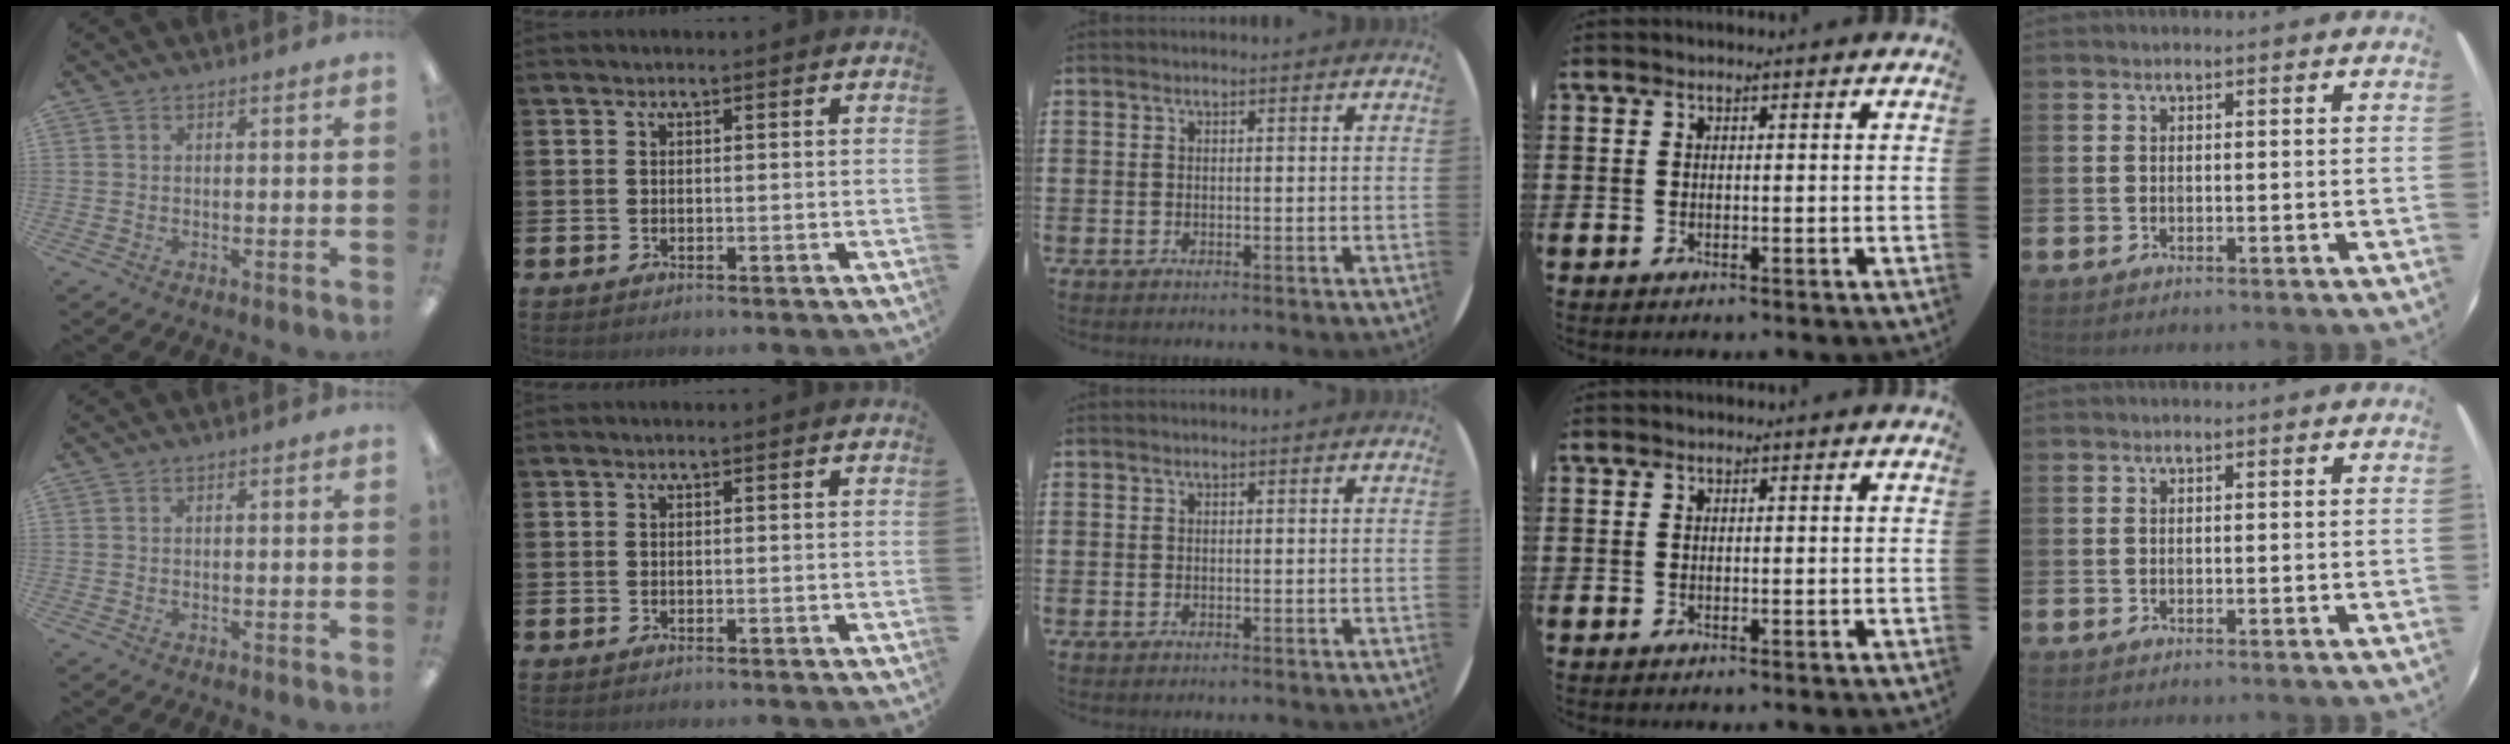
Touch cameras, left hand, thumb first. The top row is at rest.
{}